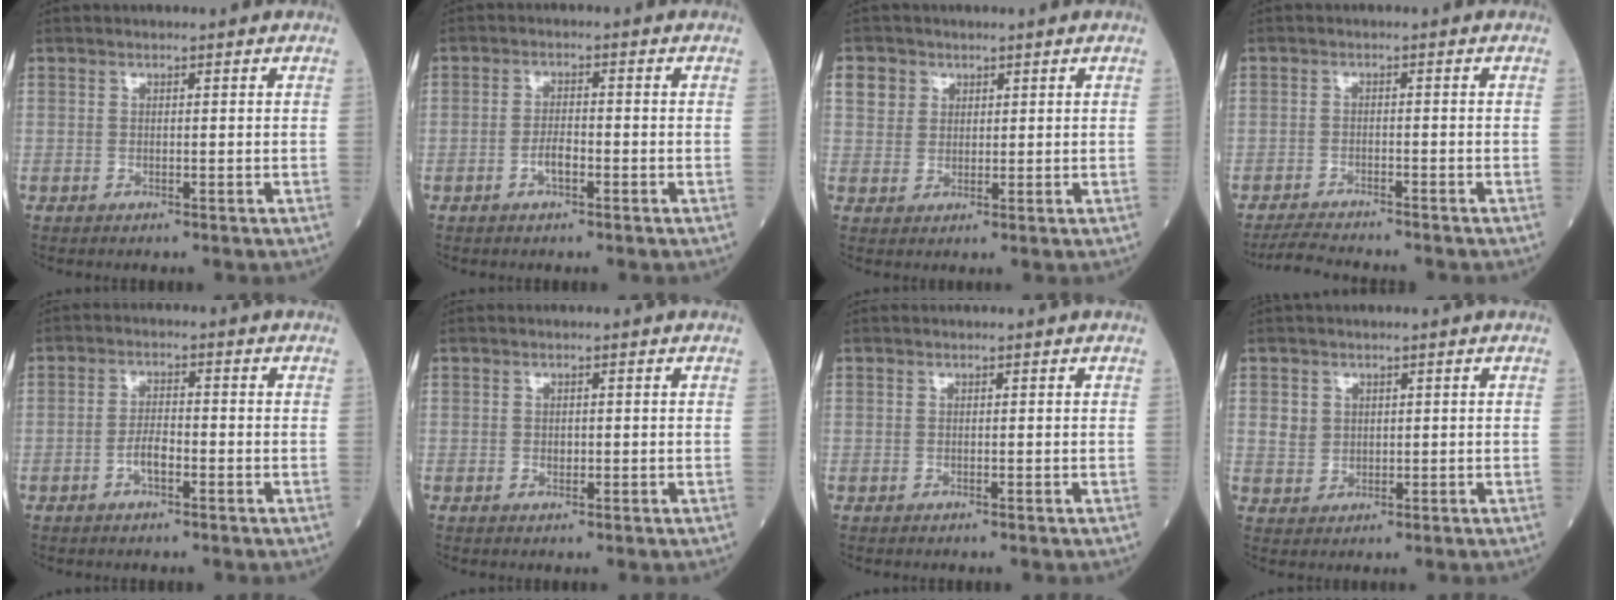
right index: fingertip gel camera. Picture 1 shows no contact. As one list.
[{"total": 2.5, "force": [-1.1, 0.8, 2.1], "torque": [-0.041, 0.002, -0.022]}, {"total": 2.2, "force": [0.8, 2.0, 0.3], "torque": [0.004, 0.010, 0.011]}, {"total": 4.5, "force": [-4.3, 0.4, 1.0], "torque": [-0.023, -0.019, -0.077]}, {"total": 3.0, "force": [-1.3, 1.0, 2.5], "torque": [-0.048, 0.003, -0.026]}, {"total": 0.9, "force": [0.0, 0.7, 0.6], "torque": [-0.011, 0.000, -0.001]}, {"total": 0.0}, {"total": 2.8, "force": [0.8, 2.6, 0.9], "torque": [-0.016, 0.006, 0.020]}]